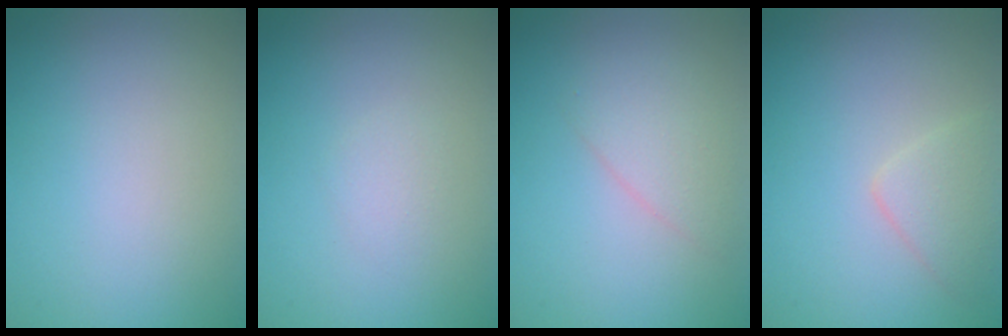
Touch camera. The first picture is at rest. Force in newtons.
{"total": 1.0, "press": 1.0, "slide": 0.1}
{"total": 2.3, "press": 2.3, "slide": 0.2}
{"total": 2.3, "press": 2.3, "slide": 0.1}